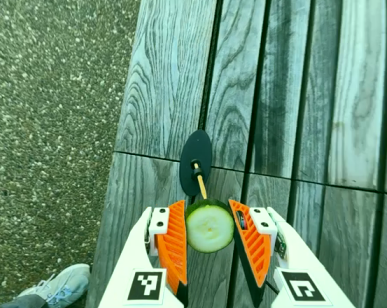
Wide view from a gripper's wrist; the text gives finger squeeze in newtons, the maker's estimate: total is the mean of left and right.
{"total": 10.5, "left": 10.5, "right": 10.4}